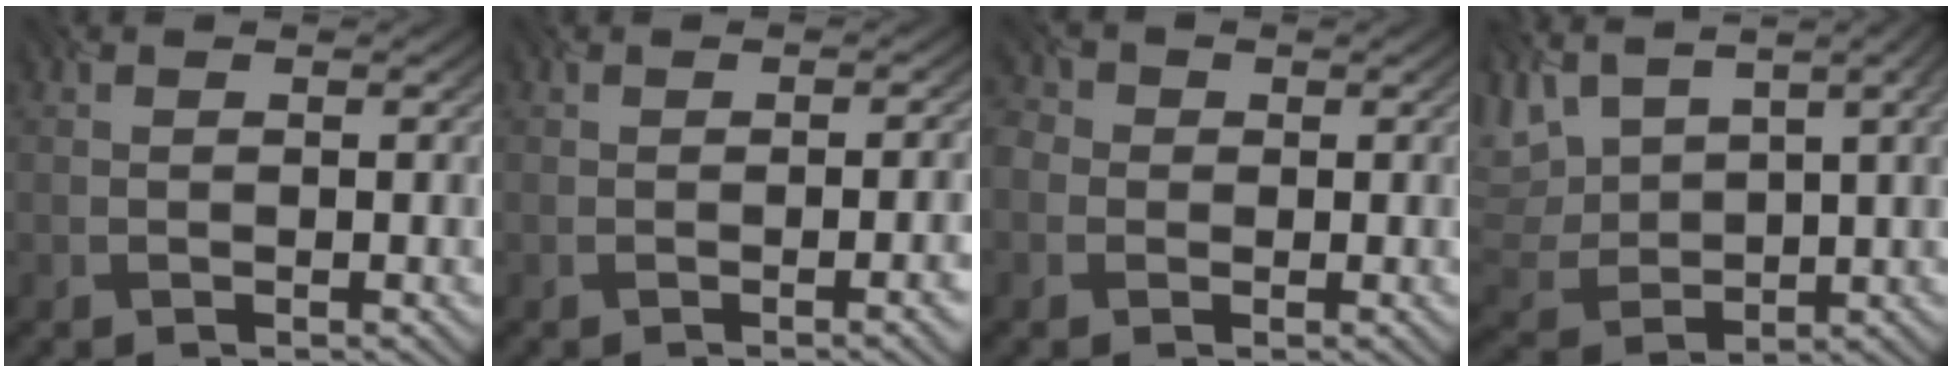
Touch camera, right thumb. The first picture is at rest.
{"total": 4.0, "force": [-1.3, 1.5, 3.4], "torque": [-0.024, 0.005, -0.010]}
{"total": 2.4, "force": [-0.9, 2.2, -0.1], "torque": [-0.001, 0.003, -0.021]}
{"total": 10.9, "force": [7.2, 4.2, 7.0], "torque": [-0.194, 0.024, 0.141]}